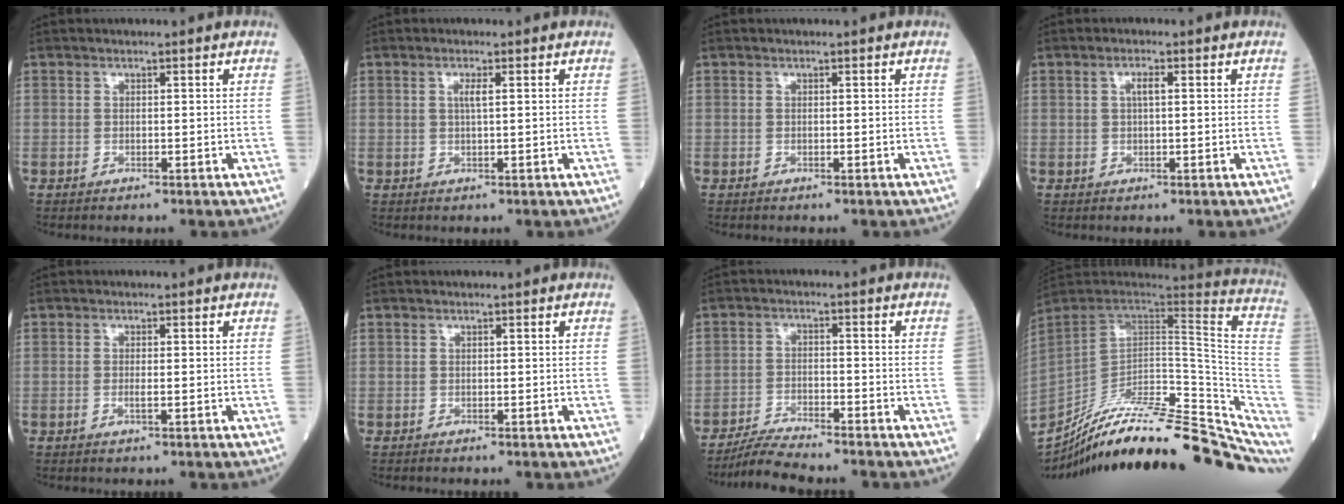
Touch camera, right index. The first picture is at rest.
{"total": 1.5, "force": [0.4, -0.1, 1.4], "torque": [-0.031, 0.000, 0.006]}
{"total": 0.0}
{"total": 1.7, "force": [0.4, 0.3, 1.6], "torque": [-0.031, 0.003, 0.006]}
{"total": 1.0, "force": [-0.4, 0.1, 0.9], "torque": [-0.017, -0.002, -0.007]}
{"total": 0.0}
{"total": 7.0, "force": [-6.7, -0.2, 2.1], "torque": [-0.037, -0.015, -0.122]}
{"total": 31.8, "force": [-25.8, 6.6, 17.3], "torque": [-0.188, -0.012, -0.365]}